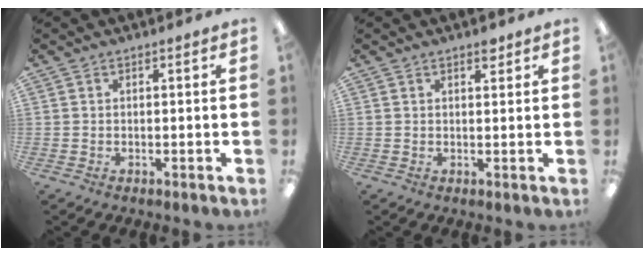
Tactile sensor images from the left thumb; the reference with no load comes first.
{"total": 2.0, "force": [1.6, 0.7, 0.9], "torque": [-0.004, -0.007, 0.025]}